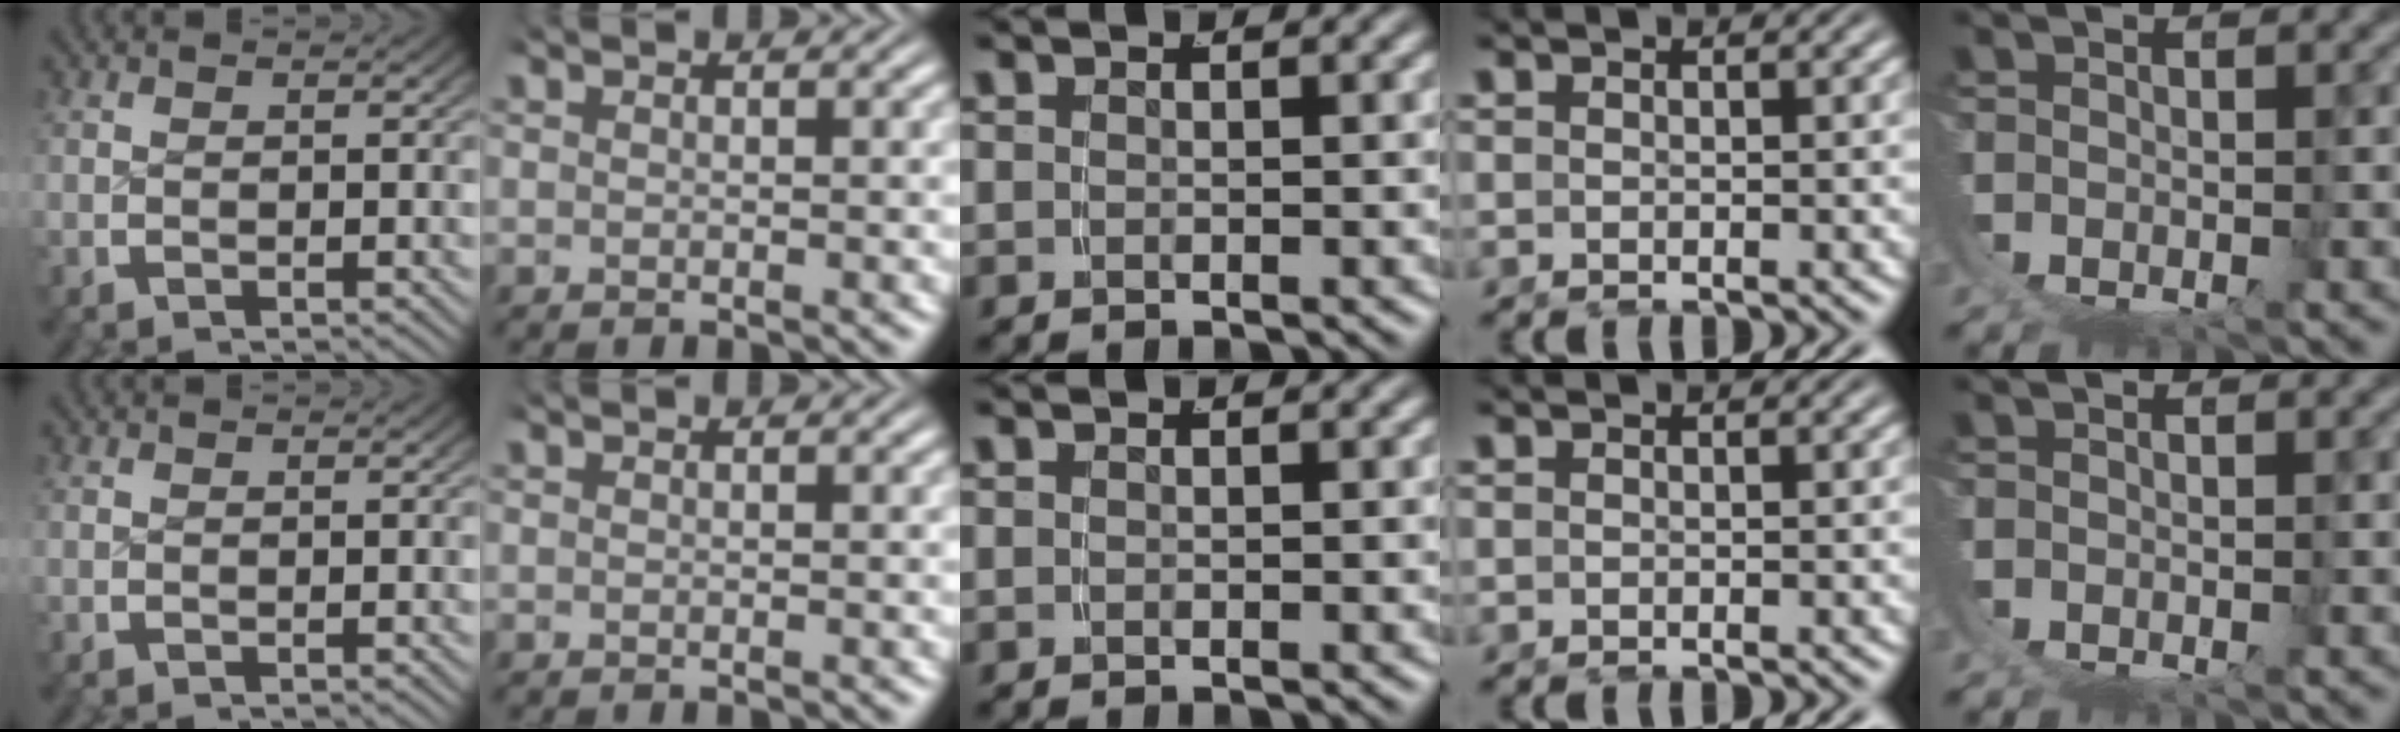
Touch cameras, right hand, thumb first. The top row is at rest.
{}